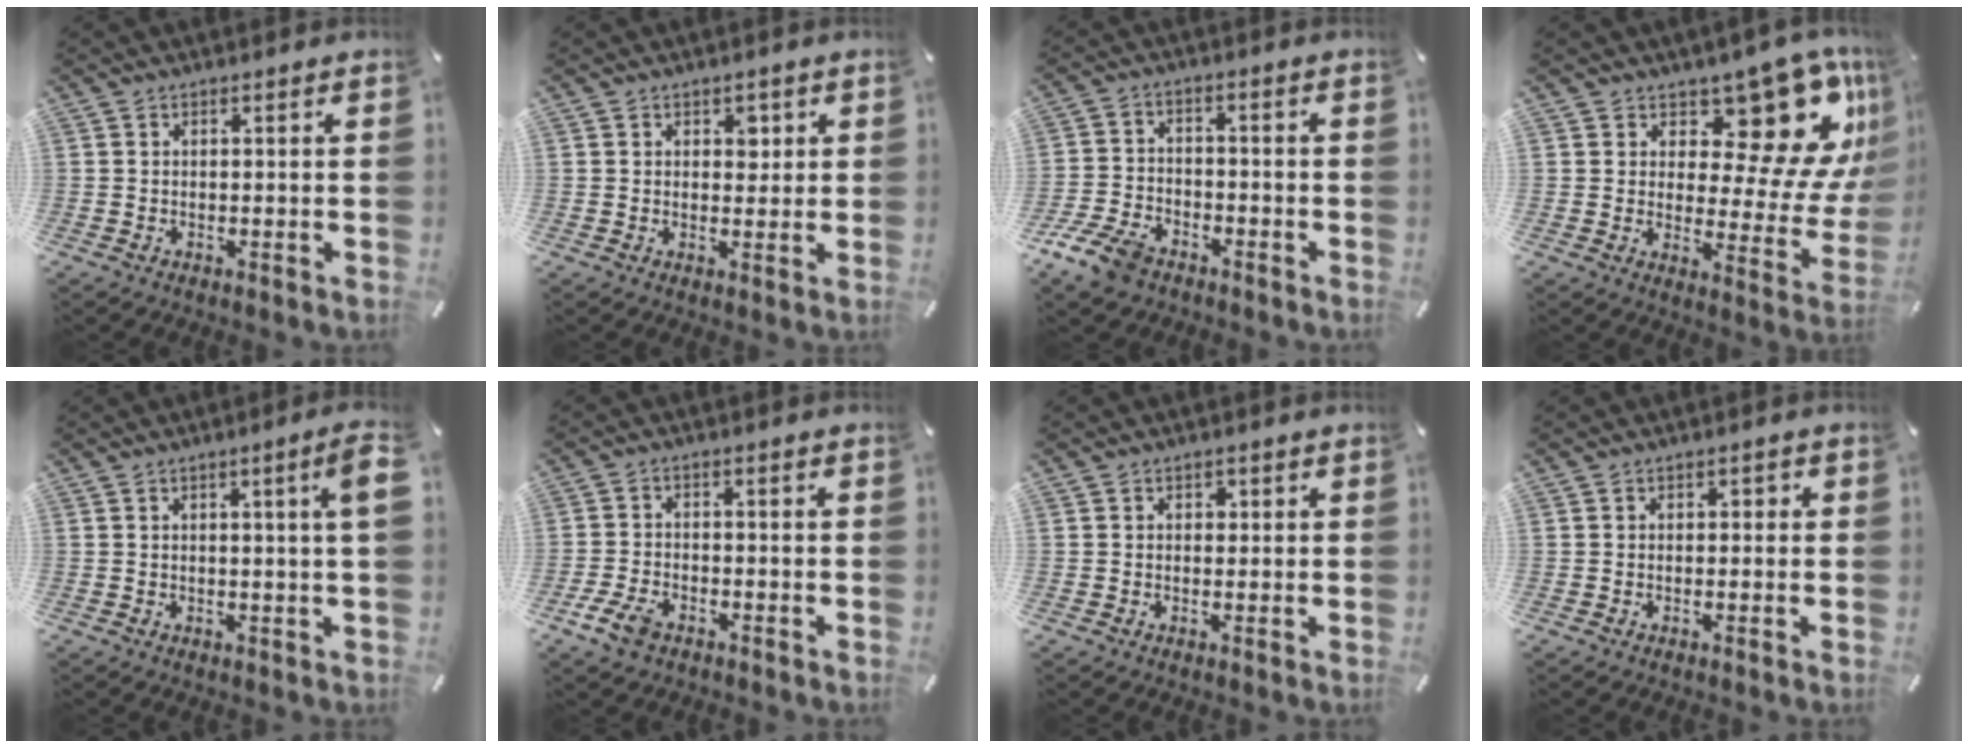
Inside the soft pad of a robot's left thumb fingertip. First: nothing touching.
{"total": 2.8, "force": [1.0, 2.1, 1.5], "torque": [-0.002, -0.007, 0.009]}
{"total": 8.3, "force": [-5.6, 4.7, 3.9], "torque": [-0.088, 0.025, -0.108]}
{"total": 16.8, "force": [10.4, 8.3, 10.4], "torque": [-0.113, -0.106, 0.170]}
{"total": 5.3, "force": [1.1, 0.4, 5.2], "torque": [-0.080, -0.009, 0.014]}
{"total": 5.6, "force": [-3.3, 3.1, 3.2], "torque": [-0.082, 0.010, -0.066]}
{"total": 1.2, "force": [0.1, 1.1, 0.5], "torque": [-0.003, 0.002, -0.003]}
{"total": 1.1, "force": [-0.5, 0.7, 0.6], "torque": [-0.013, 0.006, -0.013]}